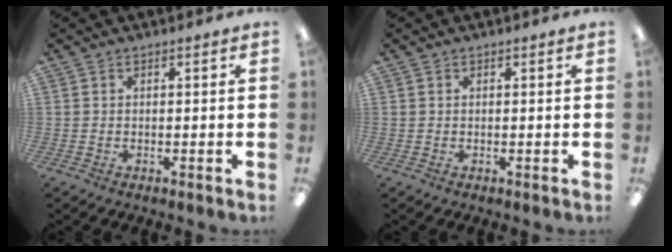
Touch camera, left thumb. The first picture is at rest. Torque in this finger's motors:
{"motor_torque": [0.01, 0.03, -0.08, -0.02, 0.00]}